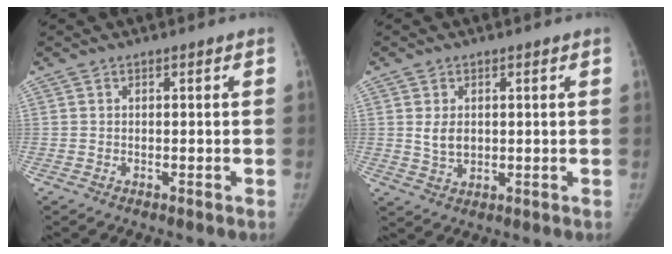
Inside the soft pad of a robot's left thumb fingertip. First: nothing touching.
{"total": 3.9, "force": [0.7, 2.8, 2.7], "torque": [-0.037, -0.009, 0.020]}